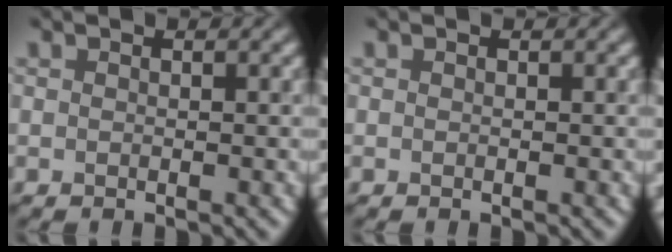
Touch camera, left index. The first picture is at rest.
{"total": 0.0}